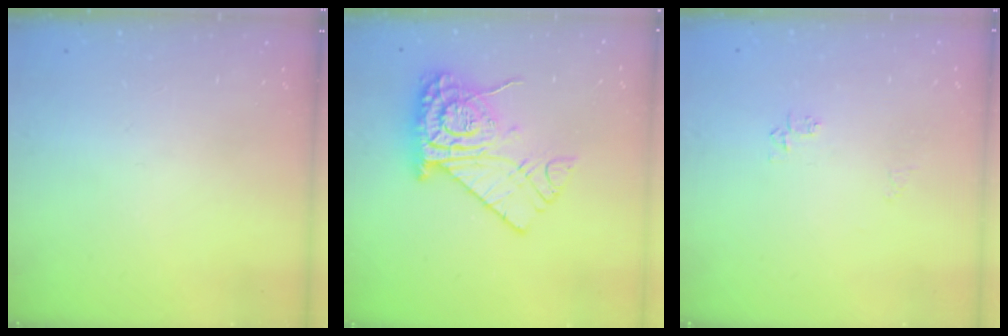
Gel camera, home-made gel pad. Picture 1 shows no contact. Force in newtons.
{"total": 16.5, "press": 16.4, "slide": 1.8}
{"total": 4.2, "press": 4.1, "slide": 0.7}